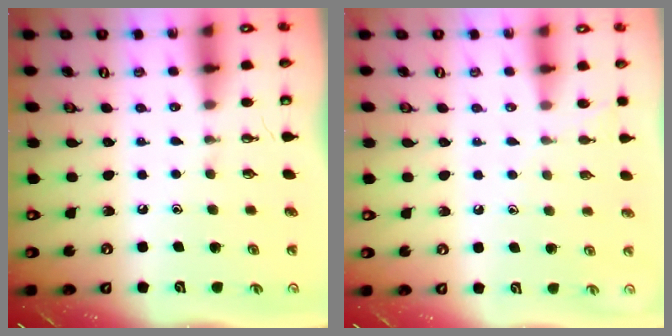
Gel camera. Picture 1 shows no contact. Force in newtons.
{"total": 4.0, "press": 4.0, "slide": 0.5}